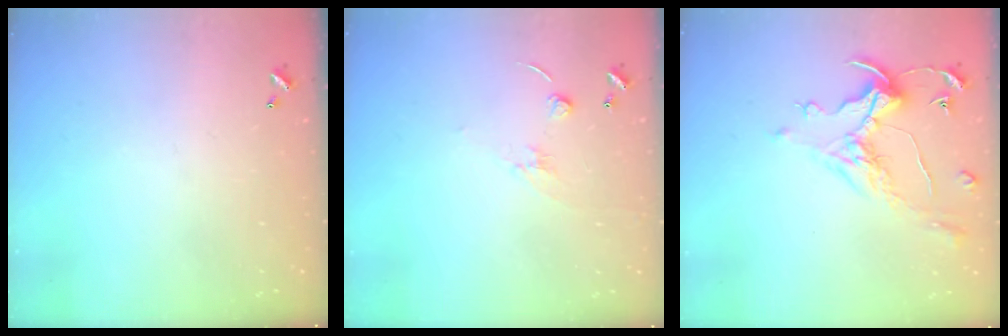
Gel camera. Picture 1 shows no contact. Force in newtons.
{"total": 2.3, "press": 2.3, "slide": 0.5}
{"total": 0.9, "press": 0.7, "slide": 0.5}